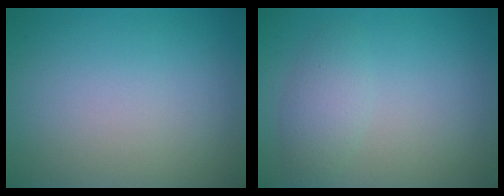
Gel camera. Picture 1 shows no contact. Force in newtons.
{"total": 2.2, "press": 2.2, "slide": 0.0}